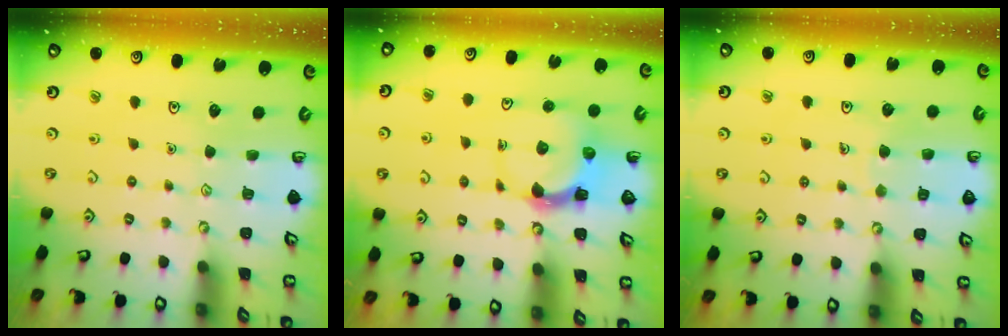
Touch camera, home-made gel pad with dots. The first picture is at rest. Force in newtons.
{"total": 6.2, "press": 6.1, "slide": 1.4}
{"total": 4.7, "press": 4.7, "slide": 0.3}